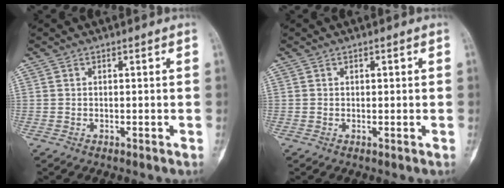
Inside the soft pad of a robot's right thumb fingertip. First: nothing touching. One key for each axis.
{"total": 0.6, "fx": 0.2, "fy": 0.4, "fz": 0.4, "tx": 0.001, "ty": 0.002, "tz": 0.003}